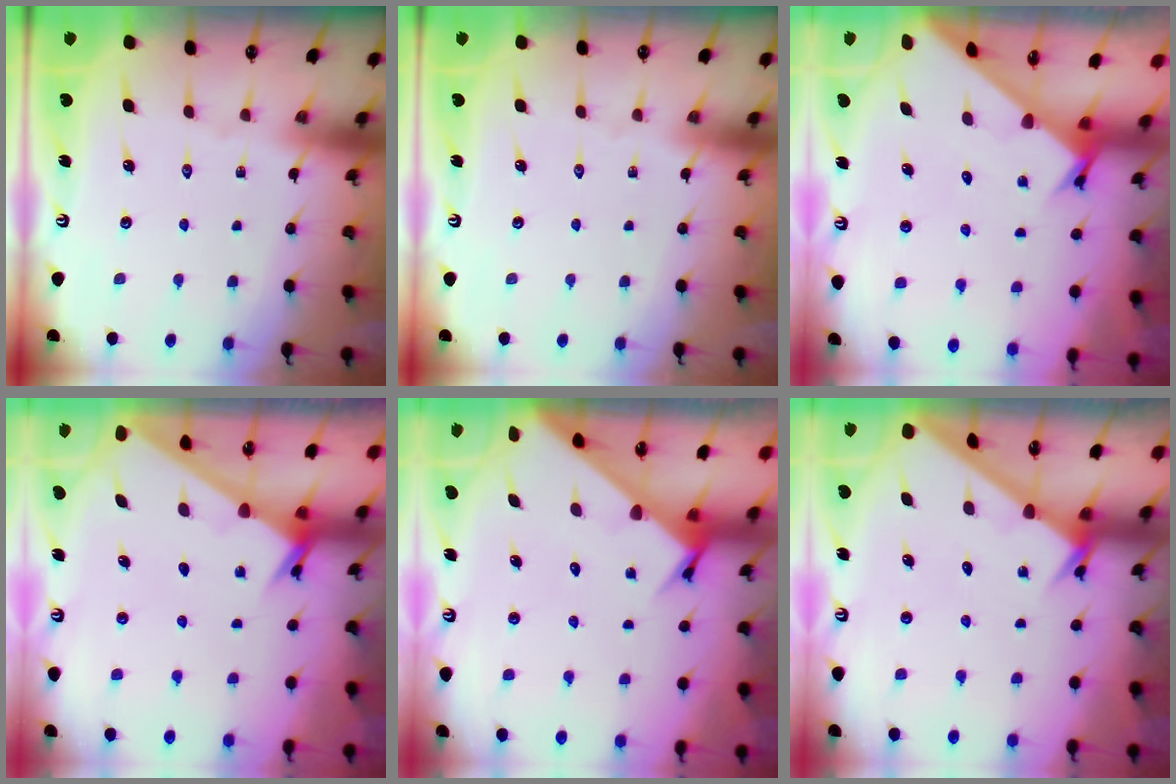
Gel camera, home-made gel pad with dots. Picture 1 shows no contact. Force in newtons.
{"total": 0.0}
{"total": 2.2, "press": 2.2, "slide": 0.2}
{"total": 2.5, "press": 2.5, "slide": 0.2}
{"total": 3.5, "press": 3.5, "slide": 0.2}
{"total": 2.6, "press": 2.6, "slide": 0.1}